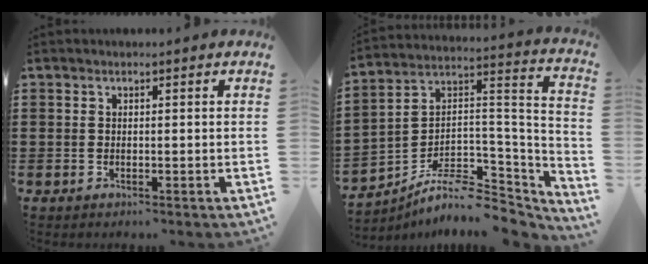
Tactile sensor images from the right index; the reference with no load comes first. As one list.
[{"total": 7.5, "force": [-5.8, 3.1, 3.6], "torque": [-0.068, 0.001, -0.111]}]